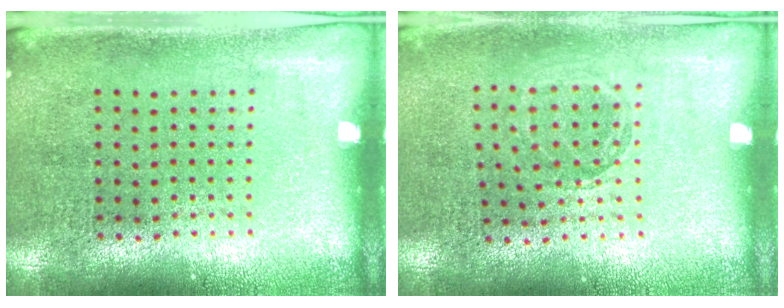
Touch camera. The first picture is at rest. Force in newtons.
{"total": 0.9, "press": 0.9, "slide": 0.2}